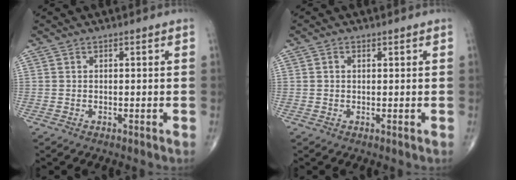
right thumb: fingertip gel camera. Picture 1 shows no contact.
{"total": 0.8, "force": [0.3, 0.7, 0.4], "torque": [-0.007, 0.001, 0.004]}